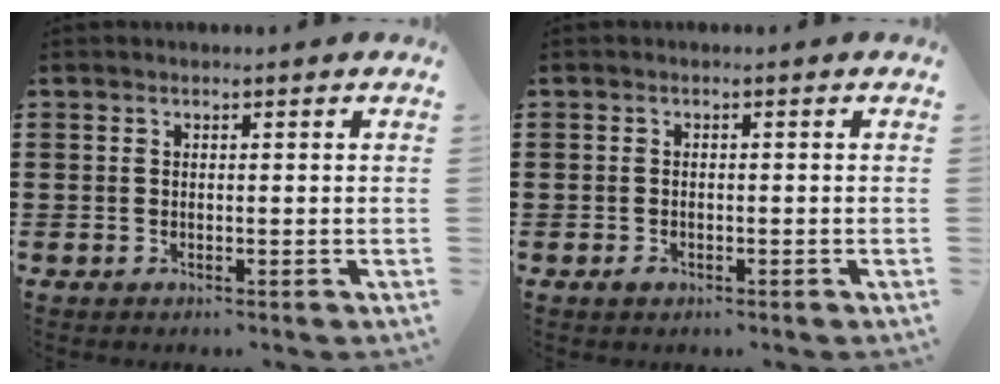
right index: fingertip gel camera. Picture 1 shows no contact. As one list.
[{"total": 0.6, "force": [-0.4, 0.4, 0.3], "torque": [-0.007, -0.001, -0.008]}]